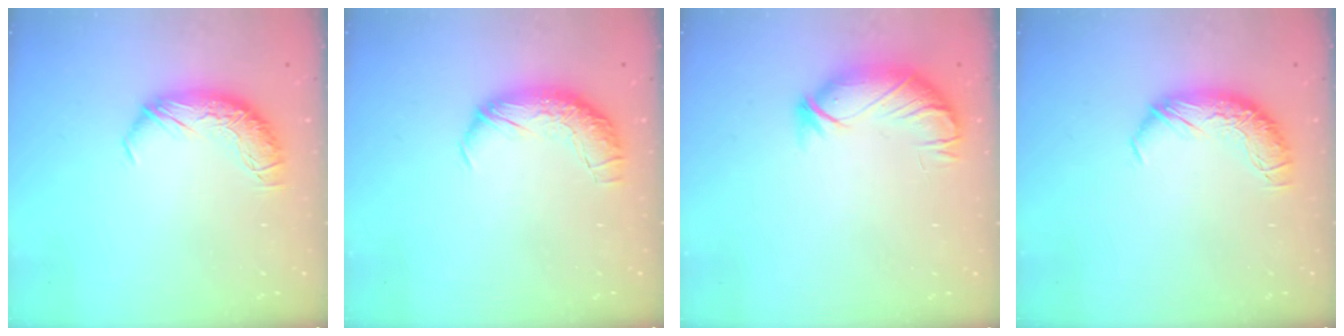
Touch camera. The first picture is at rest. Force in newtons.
{"total": 2.4, "press": 1.1, "slide": 2.2}
{"total": 3.7, "press": 3.1, "slide": 2.0}
{"total": 0.0}